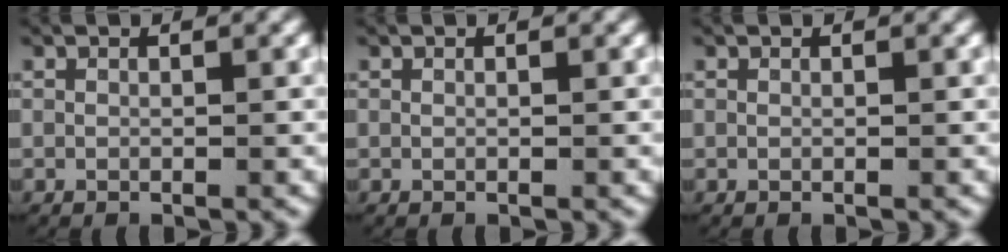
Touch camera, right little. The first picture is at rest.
{"total": 0.0}
{"total": 0.0}